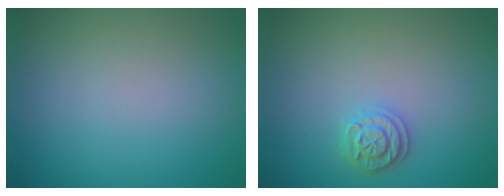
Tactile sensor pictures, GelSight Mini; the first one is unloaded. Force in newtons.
{"total": 1.9, "press": 1.9, "slide": 0.3}